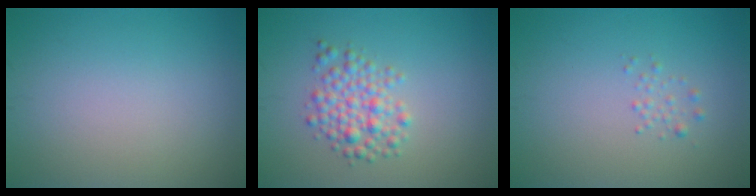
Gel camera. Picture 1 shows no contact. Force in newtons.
{"total": 3.4, "press": 3.4, "slide": 0.1}
{"total": 0.8, "press": 0.8, "slide": 0.0}